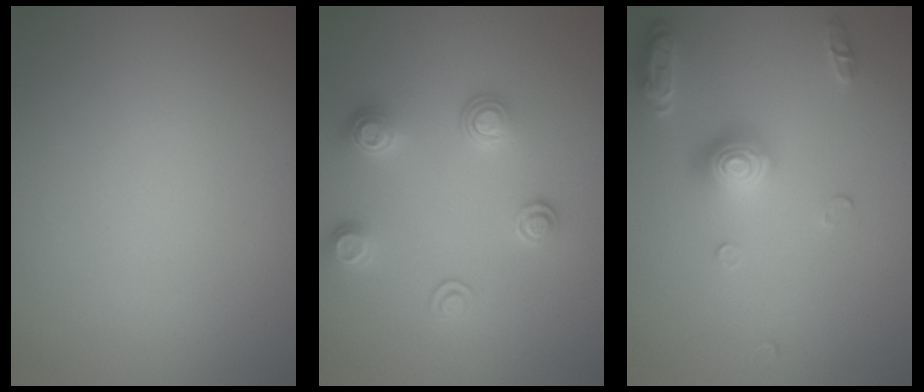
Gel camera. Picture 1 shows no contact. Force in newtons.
{"total": 2.9, "press": 2.6, "slide": 1.4}
{"total": 3.0, "press": 2.9, "slide": 0.7}